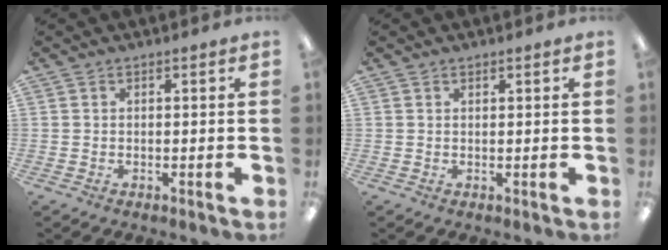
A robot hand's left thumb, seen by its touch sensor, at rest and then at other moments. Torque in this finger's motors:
{"motor_torque": [-0.05, -0.02, -0.21, -0.12, -0.01]}